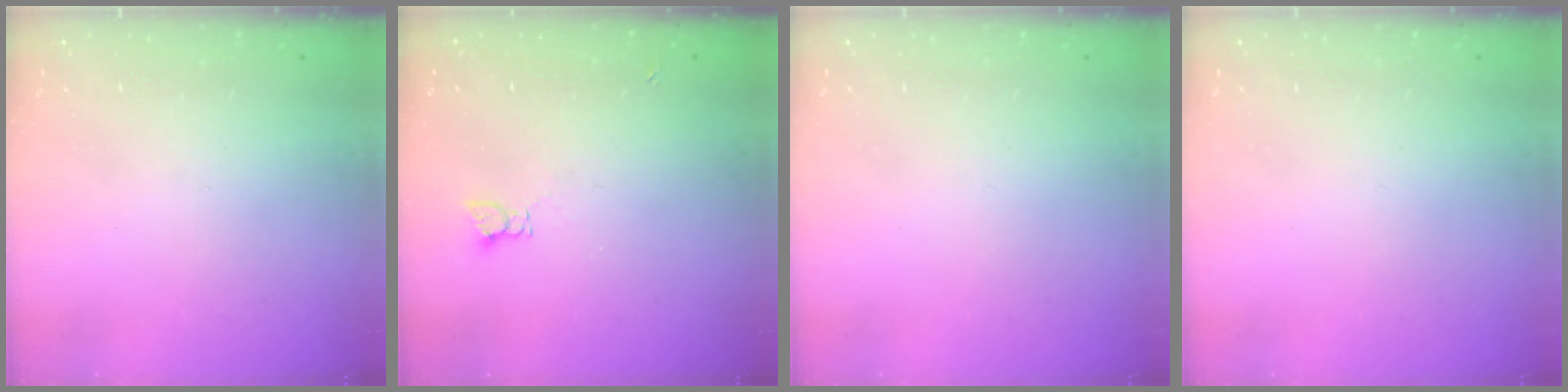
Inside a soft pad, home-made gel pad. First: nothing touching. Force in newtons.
{"total": 2.0, "press": 2.0, "slide": 0.3}
{"total": 0.0}
{"total": 0.0}